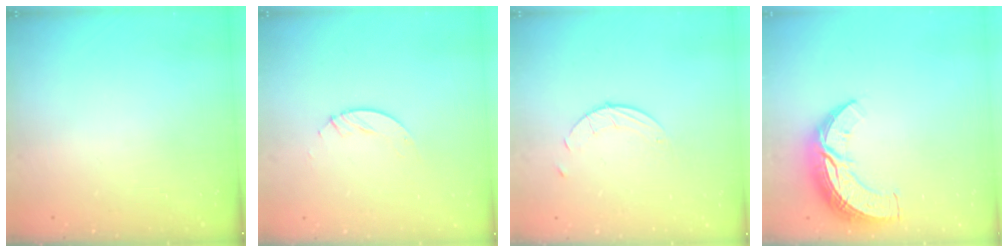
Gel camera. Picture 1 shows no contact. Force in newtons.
{"total": 4.2, "press": 4.1, "slide": 0.4}
{"total": 4.6, "press": 4.5, "slide": 0.5}
{"total": 10.9, "press": 10.9, "slide": 0.8}